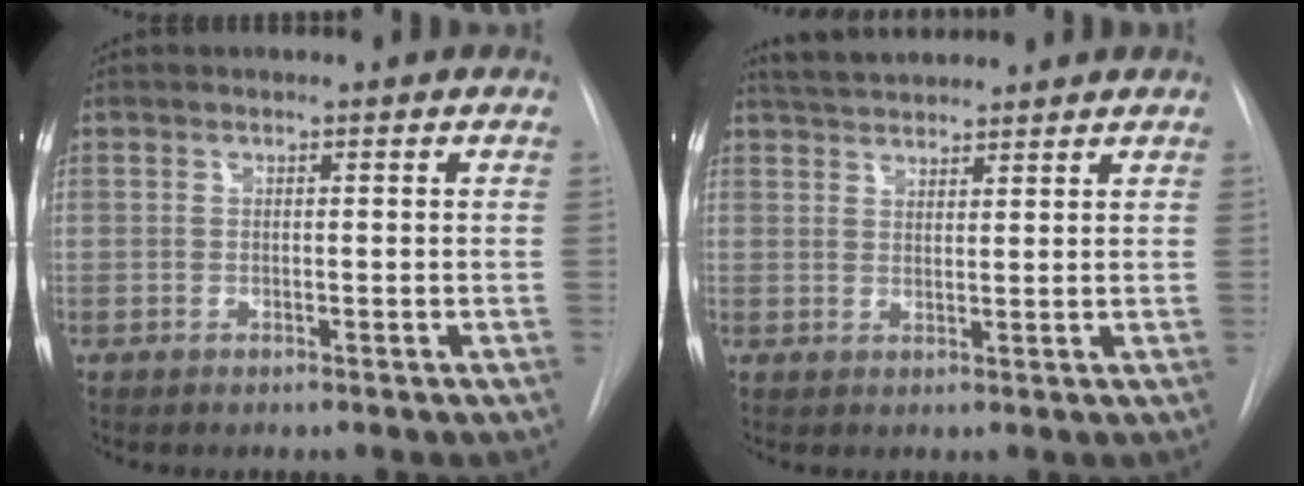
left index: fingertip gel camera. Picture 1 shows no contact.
{"total": 5.9, "force": [5.6, 0.9, 1.6], "torque": [-0.032, 0.032, 0.096]}